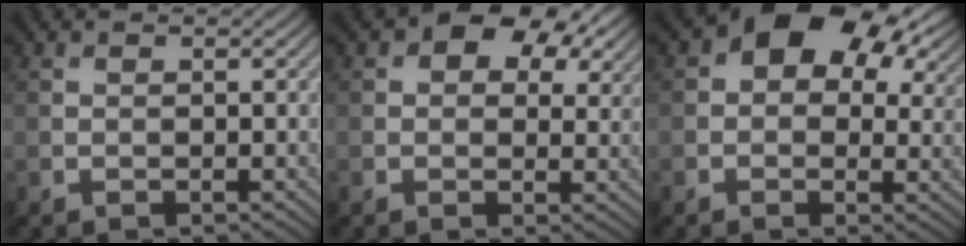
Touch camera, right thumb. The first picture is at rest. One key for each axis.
{"total": 9.8, "fx": 4.8, "fy": 6.3, "fz": 5.8, "tx": -0.086, "ty": 0.014, "tz": 0.075}
{"total": 11.9, "fx": 4.4, "fy": 8.1, "fz": 7.6, "tx": -0.110, "ty": 0.000, "tz": 0.080}